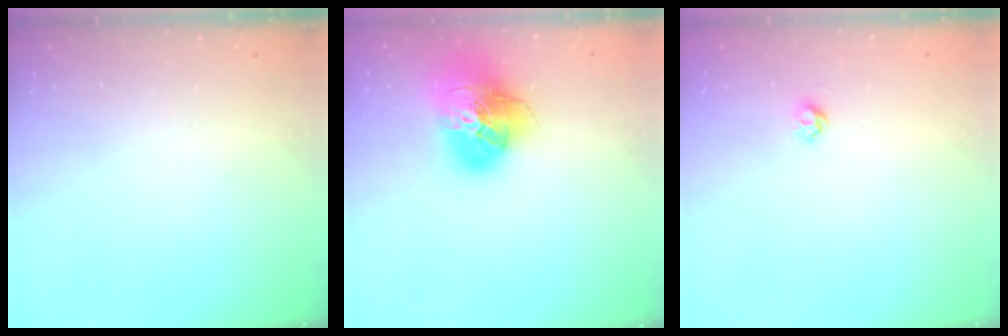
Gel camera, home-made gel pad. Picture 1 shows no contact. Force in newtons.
{"total": 21.8, "press": 21.6, "slide": 2.6}
{"total": 5.3, "press": 5.3, "slide": 0.8}